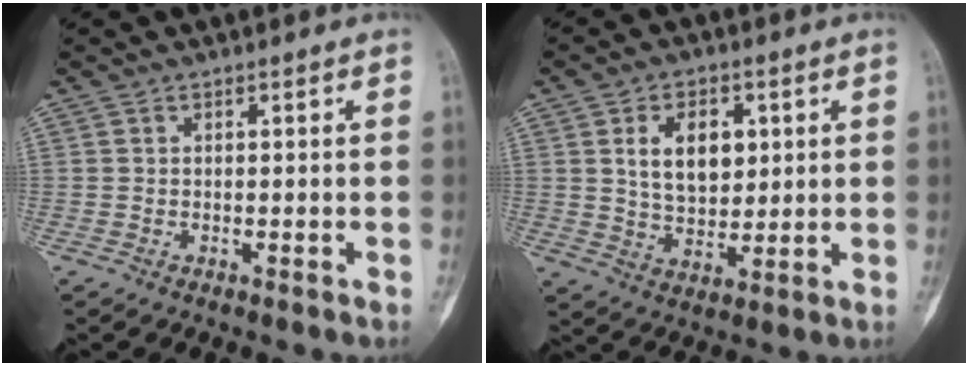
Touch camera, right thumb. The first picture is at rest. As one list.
[{"total": 10.2, "force": [2.7, 6.6, 7.3], "torque": [-0.095, -0.013, 0.055]}]